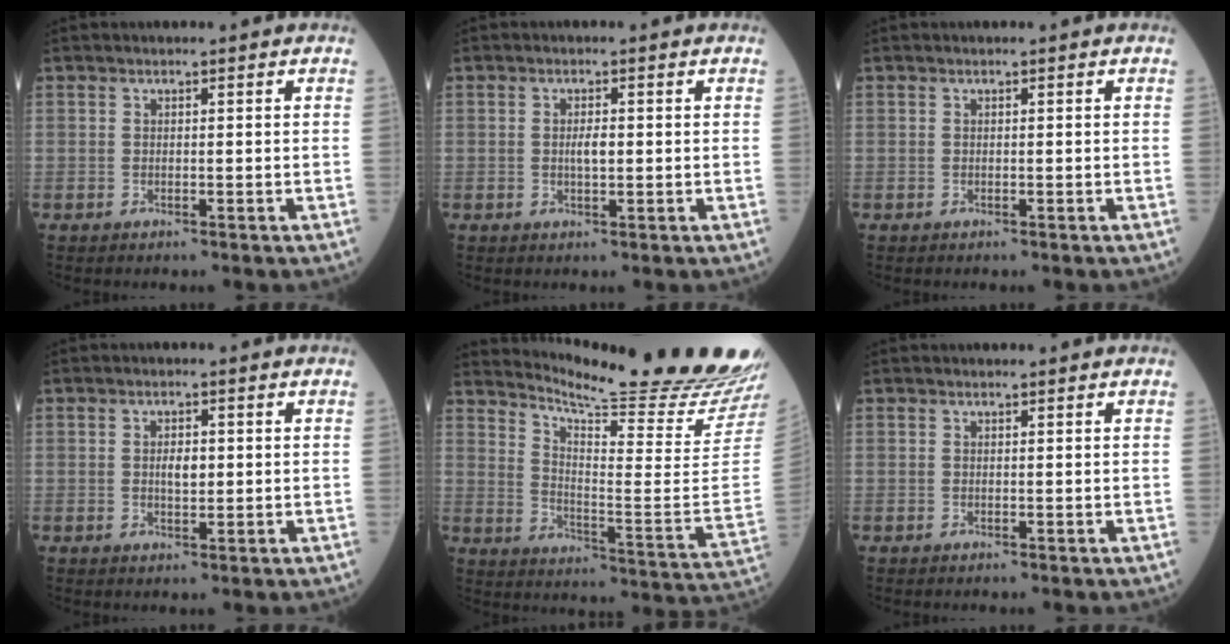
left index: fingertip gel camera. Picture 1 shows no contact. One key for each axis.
{"total": 2.0, "fx": 0.1, "fy": 0.6, "fz": 1.9, "tx": -0.036, "ty": 0.001, "tz": 0.002}
{"total": 0.0}
{"total": 2.5, "fx": 0.3, "fy": 1.1, "fz": 2.3, "tx": -0.040, "ty": 0.000, "tz": 0.004}
{"total": 22.7, "fx": 21.3, "fy": -2.0, "fz": 7.4, "tx": -0.134, "ty": -0.126, "tz": 0.282}
{"total": 0.9, "fx": 0.9, "fy": 0.1, "fz": 0.1, "tx": -0.010, "ty": 0.004, "tz": 0.010}